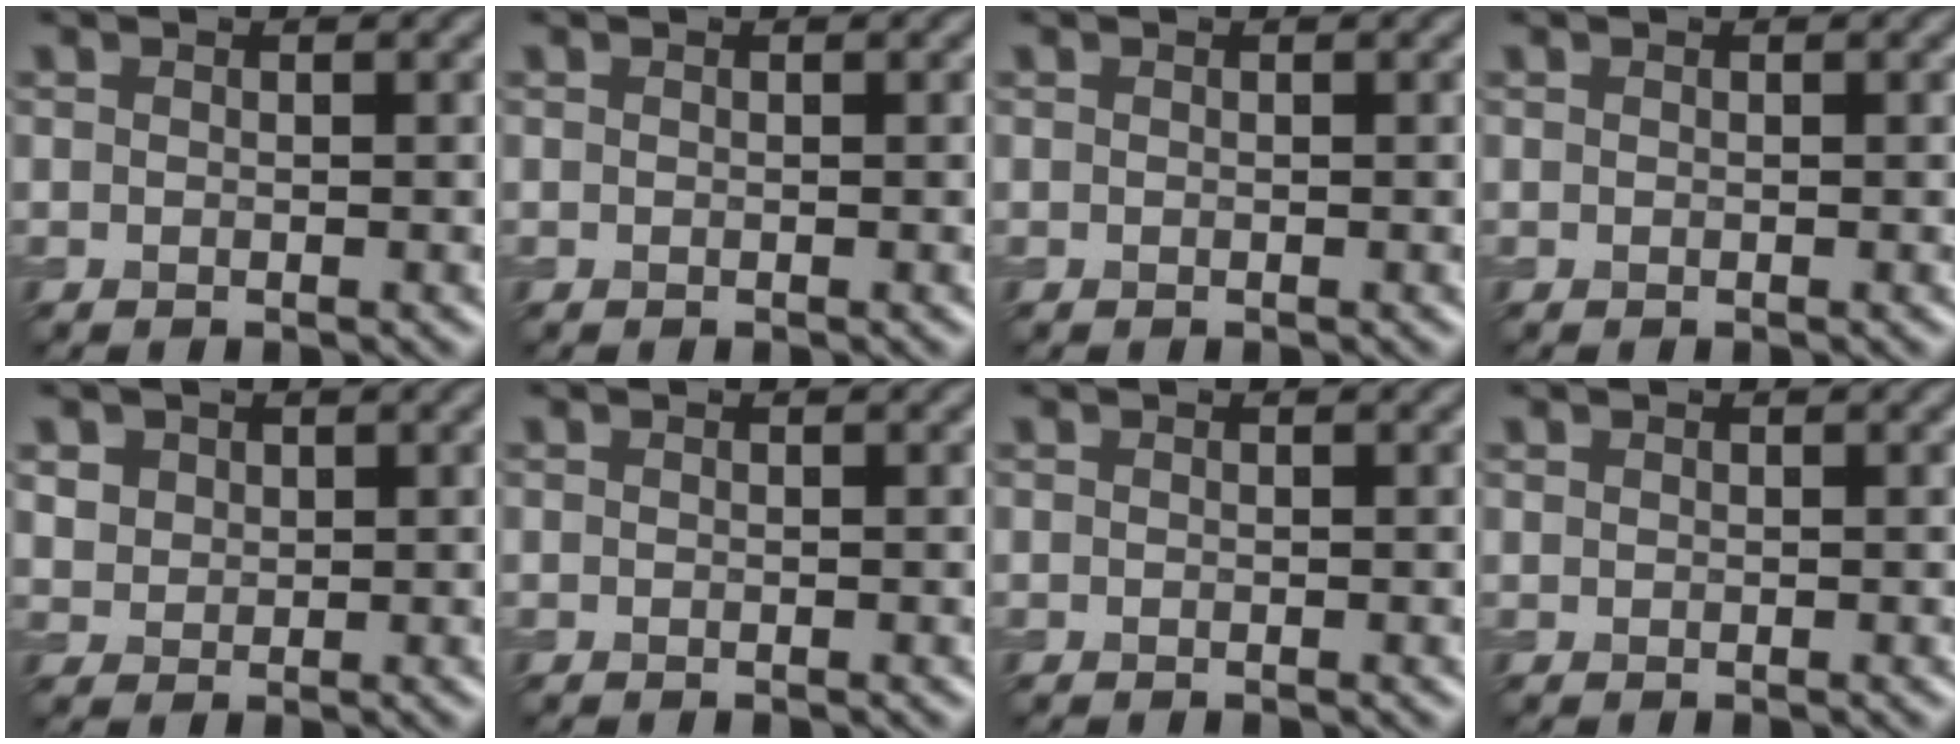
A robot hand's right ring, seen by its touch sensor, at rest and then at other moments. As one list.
[{"total": 0.0}, {"total": 0.0}, {"total": 0.0}, {"total": 2.5, "force": [1.4, 1.9, 0.9], "torque": [-0.030, 0.000, 0.035]}, {"total": 0.0}, {"total": 0.0}, {"total": 0.0}]